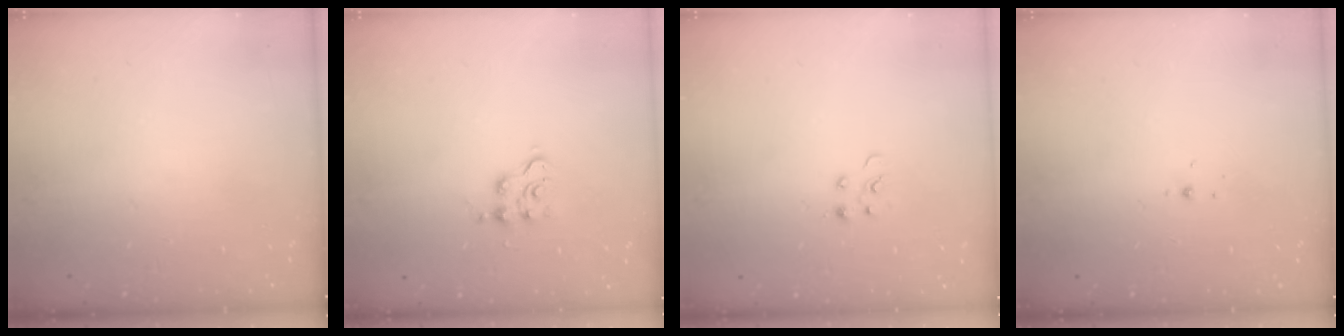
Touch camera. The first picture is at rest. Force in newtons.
{"total": 3.9, "press": 3.9, "slide": 0.5}
{"total": 2.7, "press": 2.7, "slide": 0.4}
{"total": 3.0, "press": 2.9, "slide": 0.8}